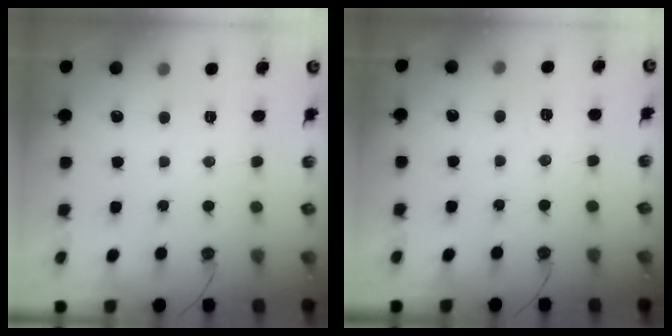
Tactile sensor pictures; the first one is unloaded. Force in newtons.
{"total": 5.3, "press": 4.9, "slide": 2.0}